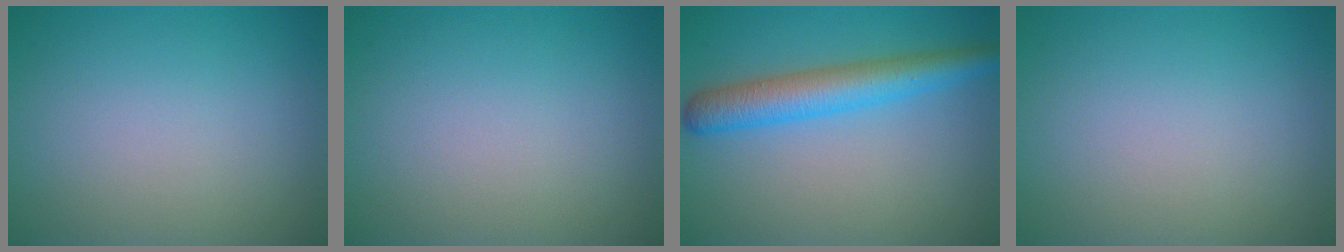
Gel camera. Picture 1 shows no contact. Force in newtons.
{"total": 0.0}
{"total": 5.0, "press": 5.0, "slide": 0.2}
{"total": 0.0}